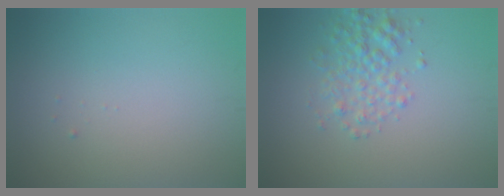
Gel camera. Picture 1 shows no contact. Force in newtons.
{"total": 2.9, "press": 2.9, "slide": 0.1}